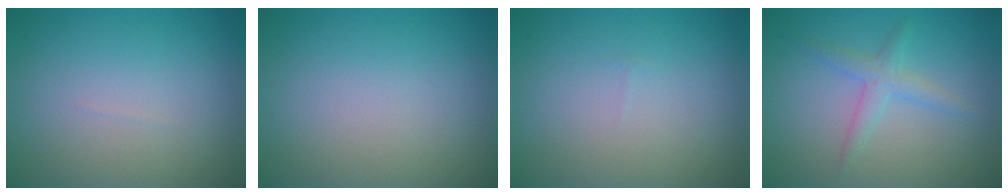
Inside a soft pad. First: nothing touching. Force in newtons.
{"total": 0.0}
{"total": 0.0}
{"total": 2.1, "press": 2.1, "slide": 0.1}